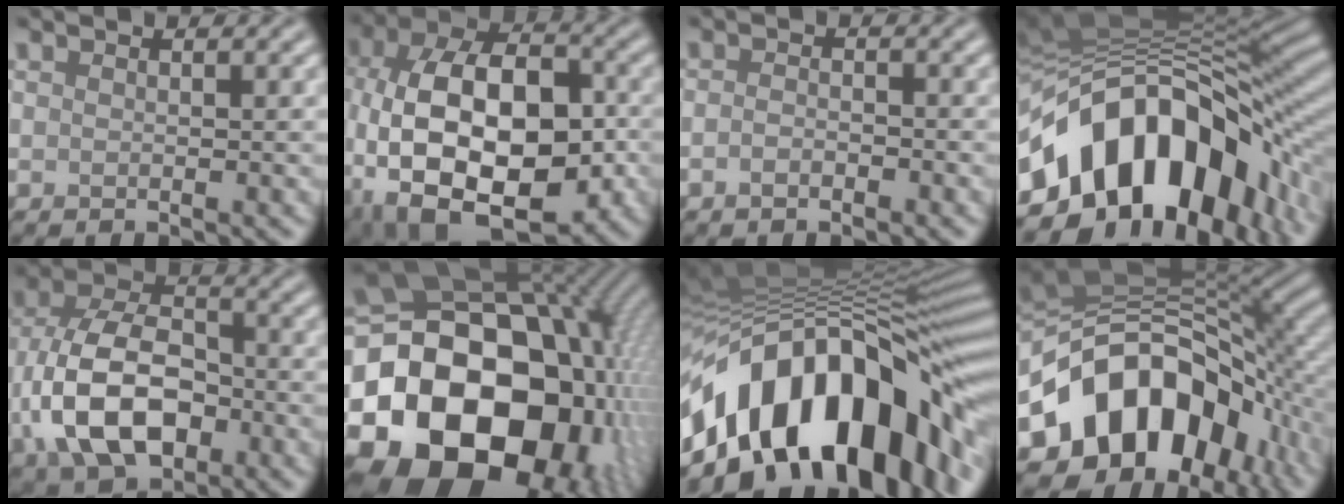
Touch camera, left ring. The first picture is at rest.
{"total": 15.9, "force": [-4.0, 9.1, 12.4], "torque": [-0.211, -0.002, -0.067]}
{"total": 1.3, "force": [-0.8, 0.6, 0.9], "torque": [-0.019, 0.000, -0.017]}
{"total": 17.1, "force": [-5.4, 10.5, 12.4], "torque": [-0.197, -0.003, -0.078]}
{"total": 10.8, "force": [-2.6, 6.7, 8.0], "torque": [-0.174, -0.007, -0.055]}
{"total": 24.1, "force": [-5.2, 18.7, 14.3], "torque": [-0.239, -0.038, -0.121]}
{"total": 18.3, "force": [-6.4, 9.5, 14.3], "torque": [-0.233, 0.004, -0.111]}
{"total": 14.5, "force": [-5.5, 10.0, 8.9], "torque": [-0.138, 0.006, -0.108]}